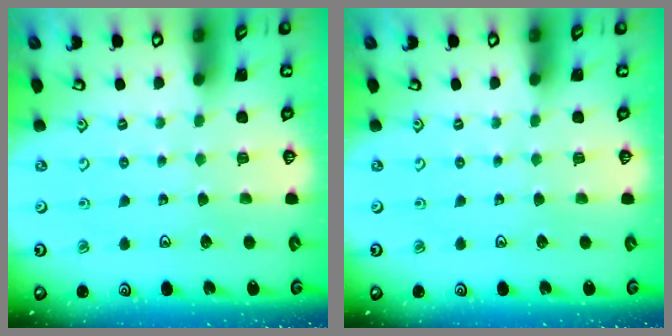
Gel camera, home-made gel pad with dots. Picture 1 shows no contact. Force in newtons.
{"total": 0.0}